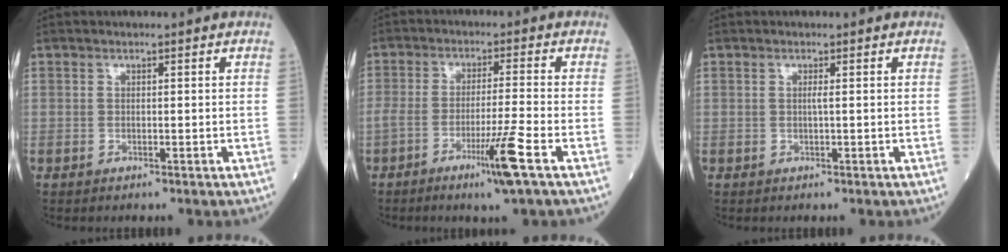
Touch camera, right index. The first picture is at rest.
{"total": 7.3, "force": [-3.8, -1.2, 6.1], "torque": [-0.109, -0.016, -0.070]}
{"total": 0.6, "force": [0.1, -0.1, 0.5], "torque": [-0.011, -0.001, 0.000]}